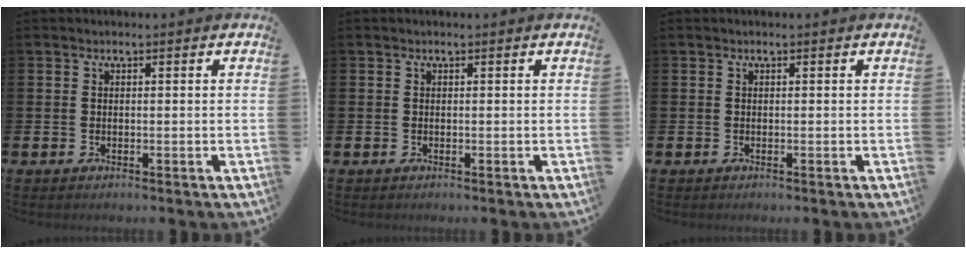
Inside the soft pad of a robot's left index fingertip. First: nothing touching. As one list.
[{"total": 0.0}, {"total": 0.0}]